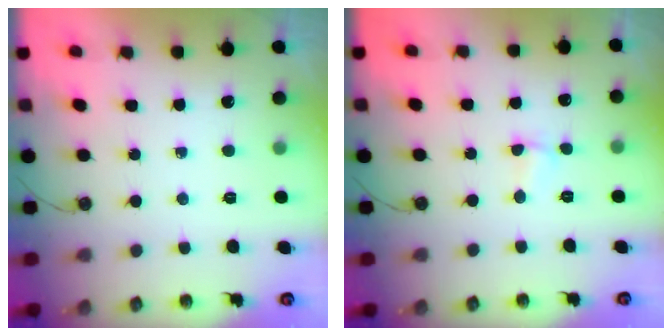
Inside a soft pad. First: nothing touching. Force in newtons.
{"total": 2.7, "press": 2.6, "slide": 0.7}